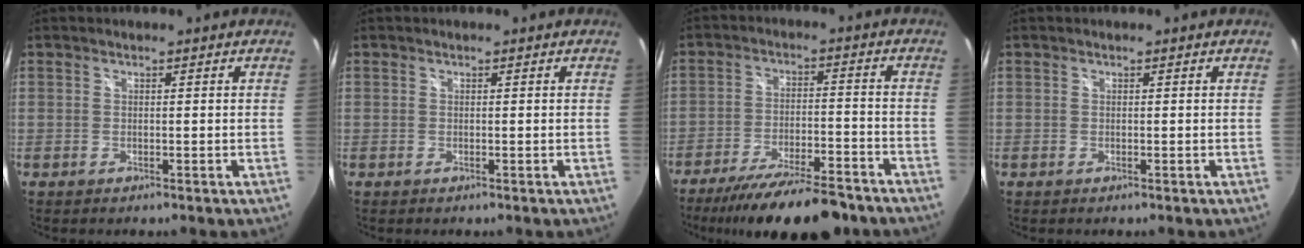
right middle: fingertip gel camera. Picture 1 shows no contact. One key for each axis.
{"total": 0.0}
{"total": 17.5, "fx": -14.5, "fy": 3.7, "fz": 9.0, "tx": -0.170, "ty": -0.028, "tz": -0.217}
{"total": 0.0}